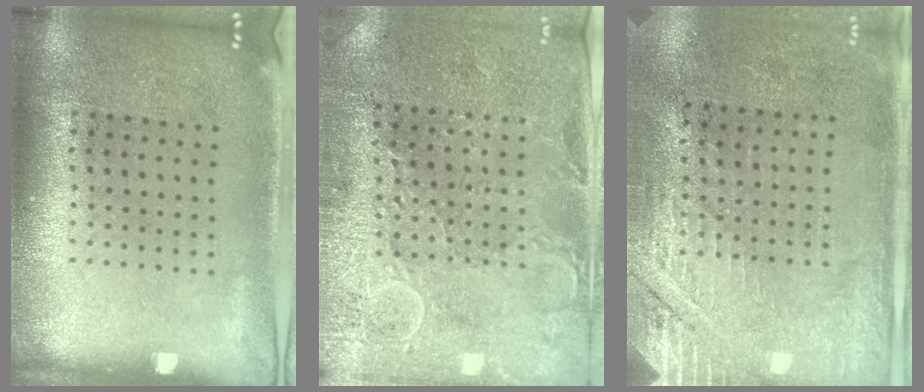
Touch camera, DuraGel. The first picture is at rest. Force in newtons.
{"total": 2.8, "press": 2.8, "slide": 0.5}
{"total": 2.9, "press": 2.7, "slide": 1.1}